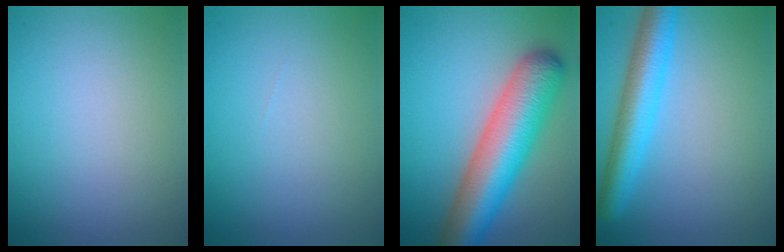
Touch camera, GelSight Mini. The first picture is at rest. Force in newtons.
{"total": 0.0}
{"total": 9.8, "press": 9.8, "slide": 0.3}
{"total": 5.2, "press": 5.2, "slide": 0.2}